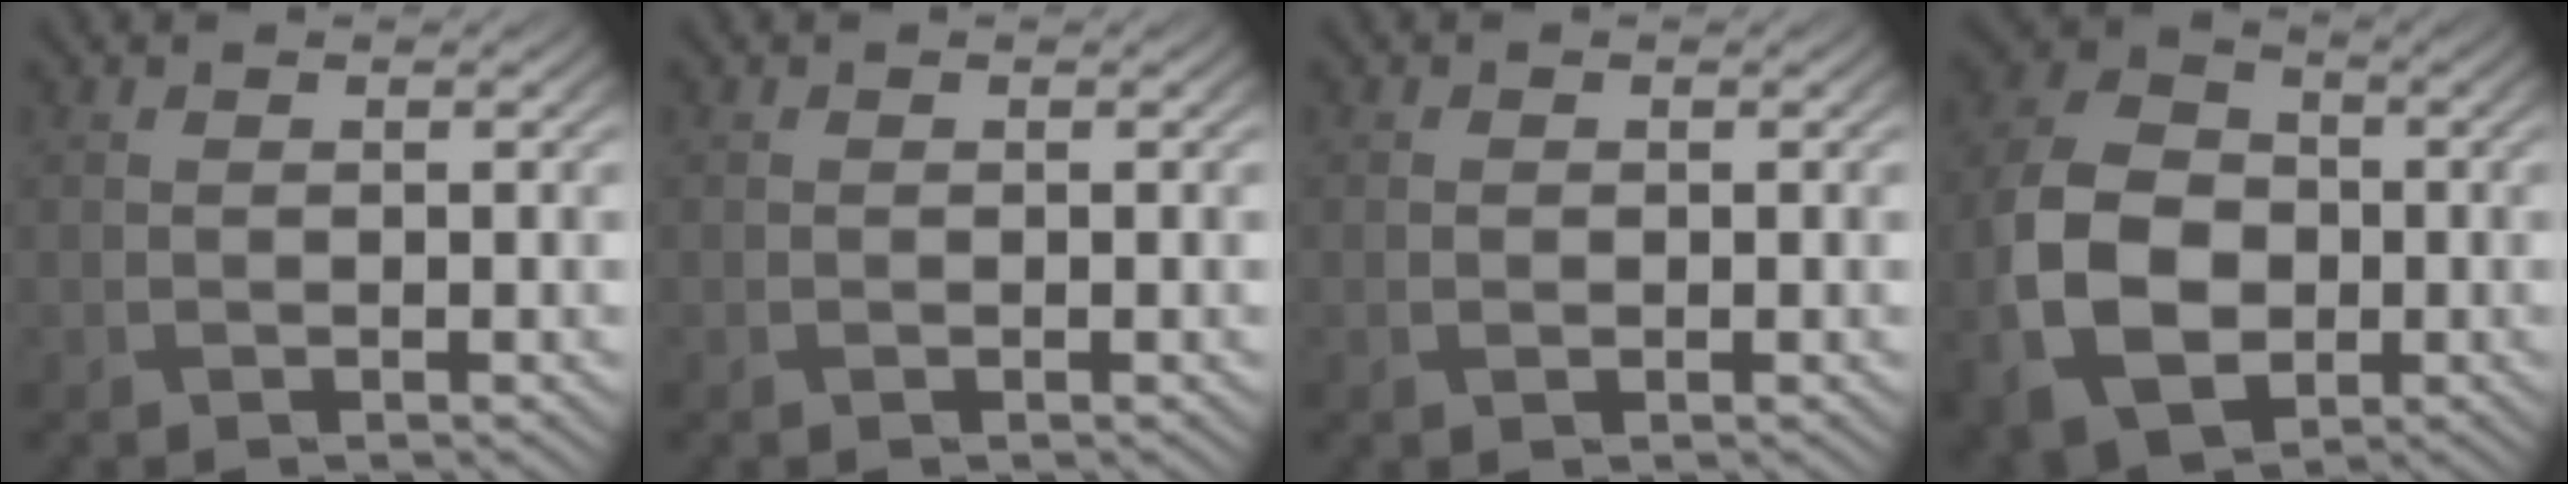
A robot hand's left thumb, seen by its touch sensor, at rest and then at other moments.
{"total": 0.0}
{"total": 0.7, "force": [0.0, 0.6, 0.5], "torque": [-0.009, -0.003, -0.001]}
{"total": 12.3, "force": [-2.5, 9.0, 8.0], "torque": [-0.189, -0.017, -0.053]}